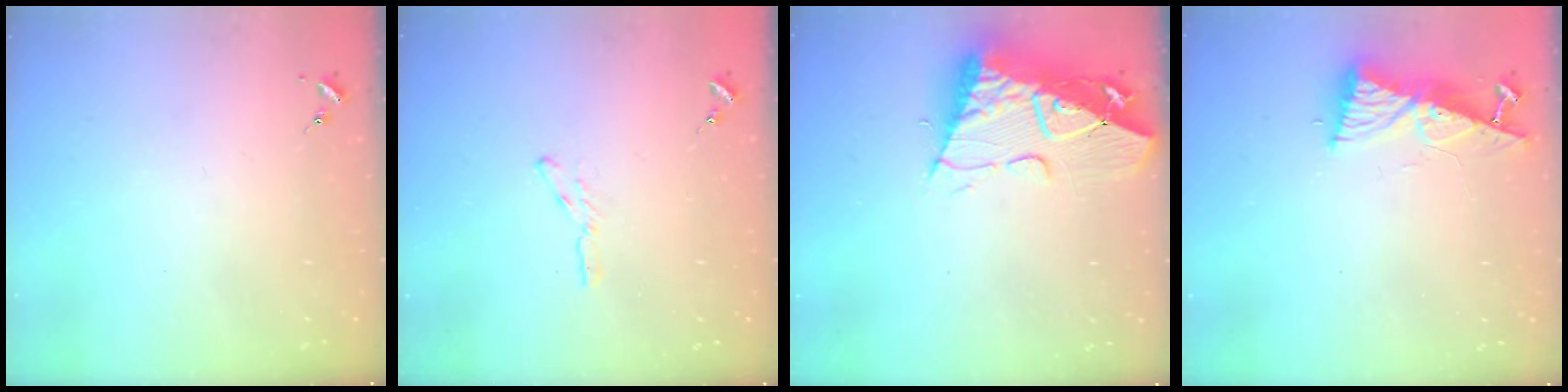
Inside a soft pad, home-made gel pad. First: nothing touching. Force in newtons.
{"total": 3.4, "press": 3.3, "slide": 0.3}
{"total": 15.3, "press": 15.2, "slide": 1.8}
{"total": 10.3, "press": 10.3, "slide": 1.0}